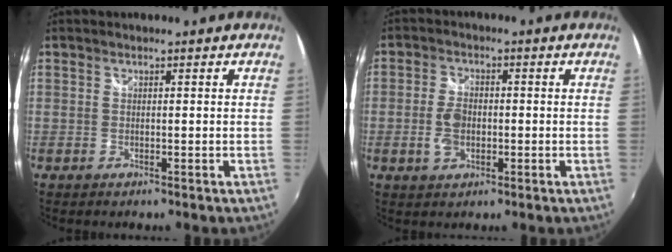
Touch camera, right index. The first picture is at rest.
{"total": 4.8, "force": [-1.1, 3.0, 3.6], "torque": [-0.076, 0.002, -0.018]}